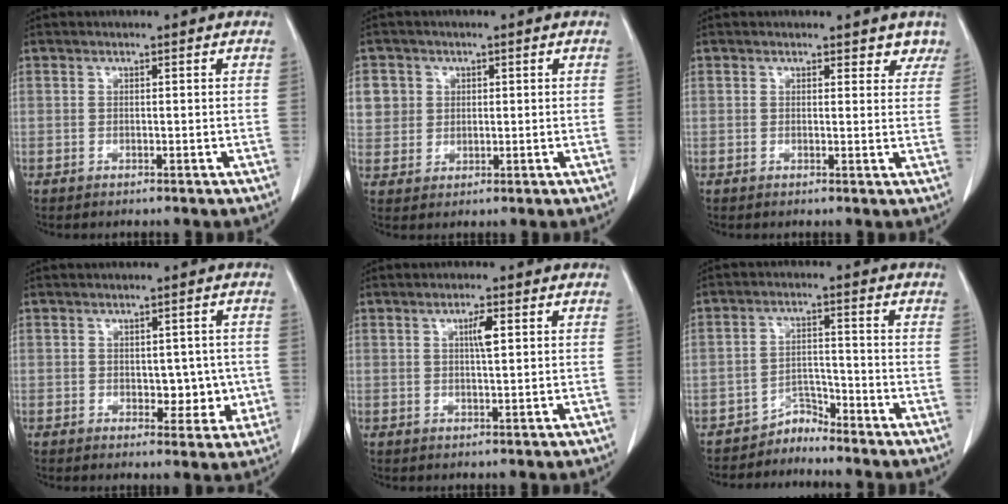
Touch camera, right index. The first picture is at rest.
{"total": 5.5, "force": [1.7, 5.1, 0.7], "torque": [-0.010, 0.009, 0.041]}
{"total": 3.4, "force": [2.8, 1.7, 0.6], "torque": [0.019, -0.006, 0.018]}
{"total": 4.7, "force": [-0.3, 3.1, 3.5], "torque": [-0.031, 0.007, 0.005]}
{"total": 2.7, "force": [0.8, 0.3, 2.5], "torque": [-0.044, 0.000, 0.014]}
{"total": 3.1, "force": [-2.9, 0.7, -0.8], "torque": [0.024, 0.004, -0.050]}